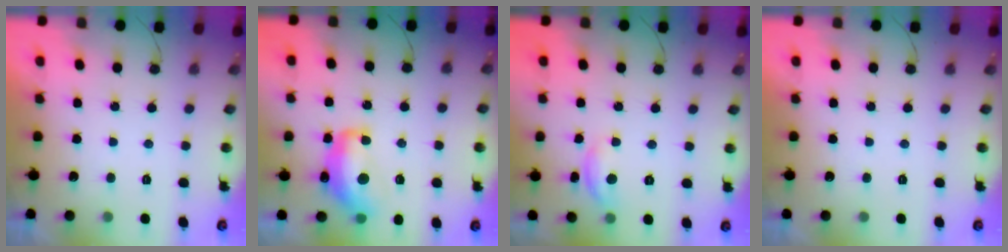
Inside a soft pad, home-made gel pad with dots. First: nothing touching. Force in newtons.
{"total": 12.8, "press": 12.8, "slide": 0.9}
{"total": 6.8, "press": 6.8, "slide": 0.3}
{"total": 0.0}